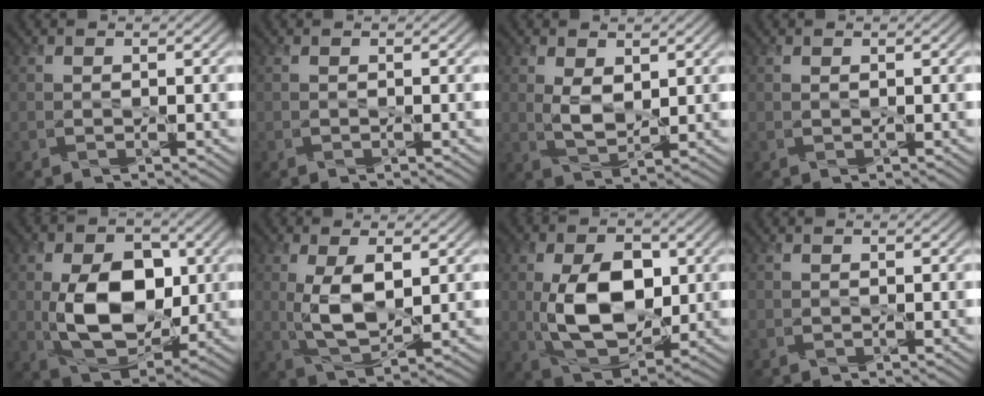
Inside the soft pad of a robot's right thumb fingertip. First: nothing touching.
{"total": 0.0}
{"total": 3.8, "force": [1.0, 2.0, 3.0], "torque": [-0.070, -0.005, 0.025]}
{"total": 0.0}
{"total": 12.2, "force": [-0.2, 7.8, 9.3], "torque": [-0.173, -0.004, 0.000]}
{"total": 7.2, "force": [0.8, 3.2, 6.3], "torque": [-0.141, -0.004, 0.021]}
{"total": 11.5, "force": [0.0, 6.9, 9.2], "torque": [-0.174, -0.002, 0.005]}
{"total": 0.0}